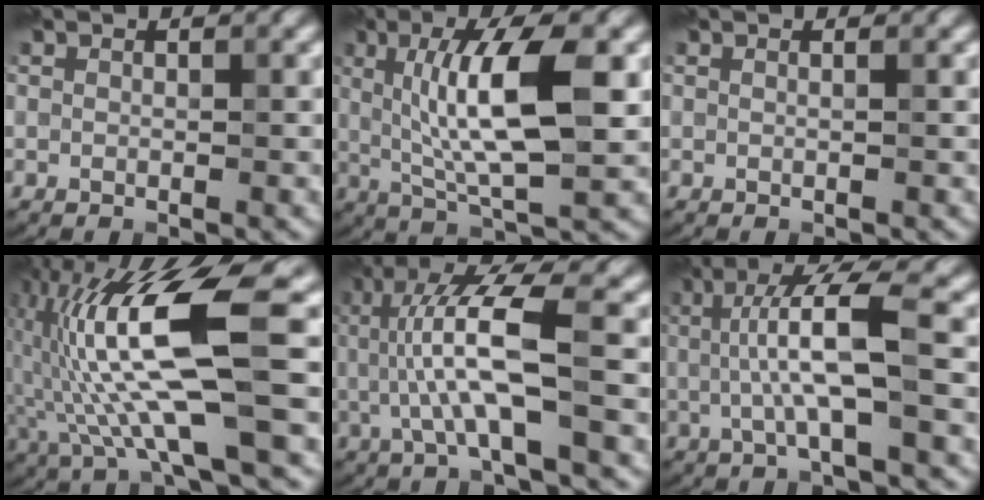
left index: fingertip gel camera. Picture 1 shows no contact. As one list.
[{"total": 8.6, "force": [1.4, 2.1, 8.3], "torque": [-0.138, 0.001, 0.024]}, {"total": 0.0}, {"total": 11.9, "force": [-0.4, 2.1, 11.7], "torque": [-0.231, 0.015, -0.003]}, {"total": 7.6, "force": [0.5, 1.6, 7.4], "torque": [-0.141, 0.005, 0.008]}, {"total": 6.3, "force": [0.4, 0.9, 6.2], "torque": [-0.119, 0.006, 0.004]}]